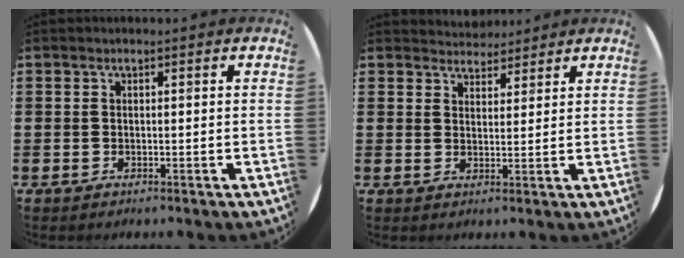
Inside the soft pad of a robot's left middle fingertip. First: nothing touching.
{"total": 3.1, "force": [3.0, 0.8, -0.2], "torque": [-0.003, -0.008, 0.057]}